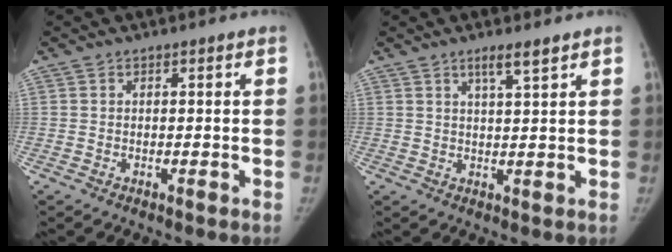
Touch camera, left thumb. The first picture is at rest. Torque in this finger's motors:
{"motor_torque": [-0.03, -0.07, 0.52, -0.31, 0.02]}